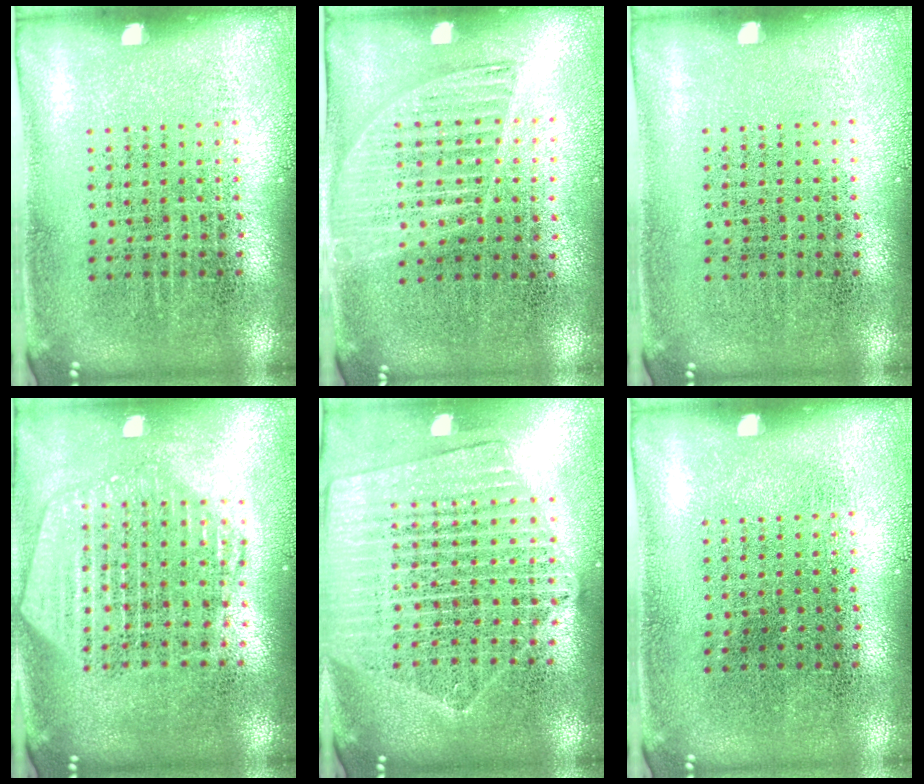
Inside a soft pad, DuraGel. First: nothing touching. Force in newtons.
{"total": 1.3, "press": 1.2, "slide": 0.6}
{"total": 0.0}
{"total": 2.2, "press": 1.9, "slide": 1.1}
{"total": 2.2, "press": 2.0, "slide": 1.0}
{"total": 0.0}